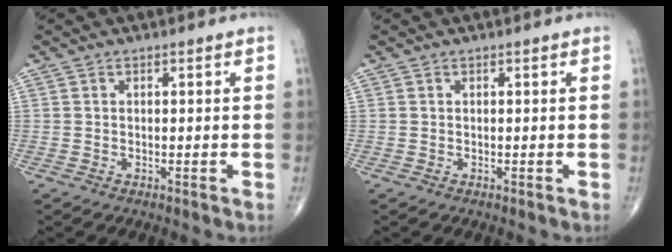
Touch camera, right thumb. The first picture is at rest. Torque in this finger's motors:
{"motor_torque": [0.00, 0.00, 0.00, 0.00, 0.00]}